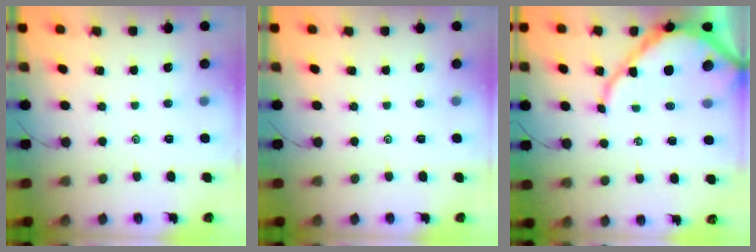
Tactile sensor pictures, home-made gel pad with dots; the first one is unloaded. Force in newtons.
{"total": 0.0}
{"total": 11.3, "press": 11.2, "slide": 1.2}